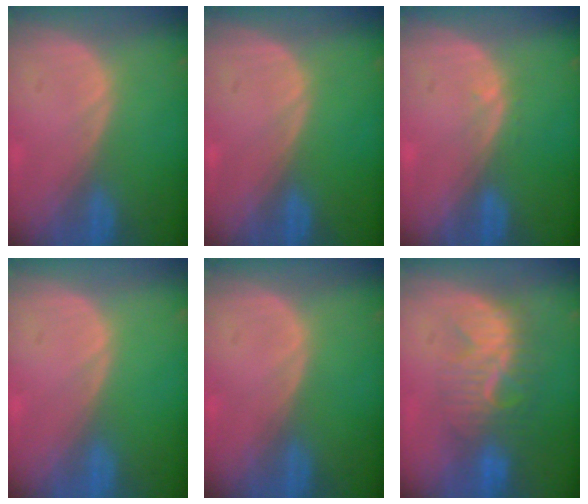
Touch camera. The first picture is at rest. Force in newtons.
{"total": 0.0}
{"total": 0.7, "press": 0.7, "slide": 0.2}
{"total": 0.0}
{"total": 0.0}
{"total": 8.4, "press": 8.1, "slide": 2.4}